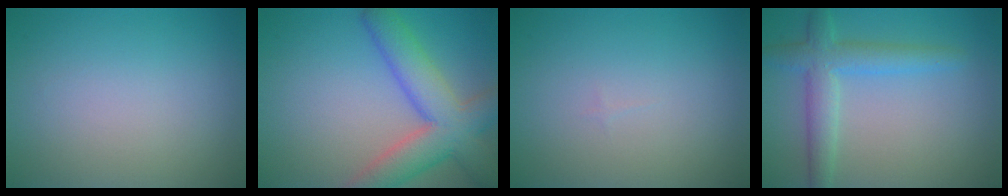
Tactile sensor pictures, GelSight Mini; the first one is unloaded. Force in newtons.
{"total": 7.7, "press": 7.7, "slide": 0.4}
{"total": 0.0}
{"total": 4.1, "press": 4.1, "slide": 0.3}